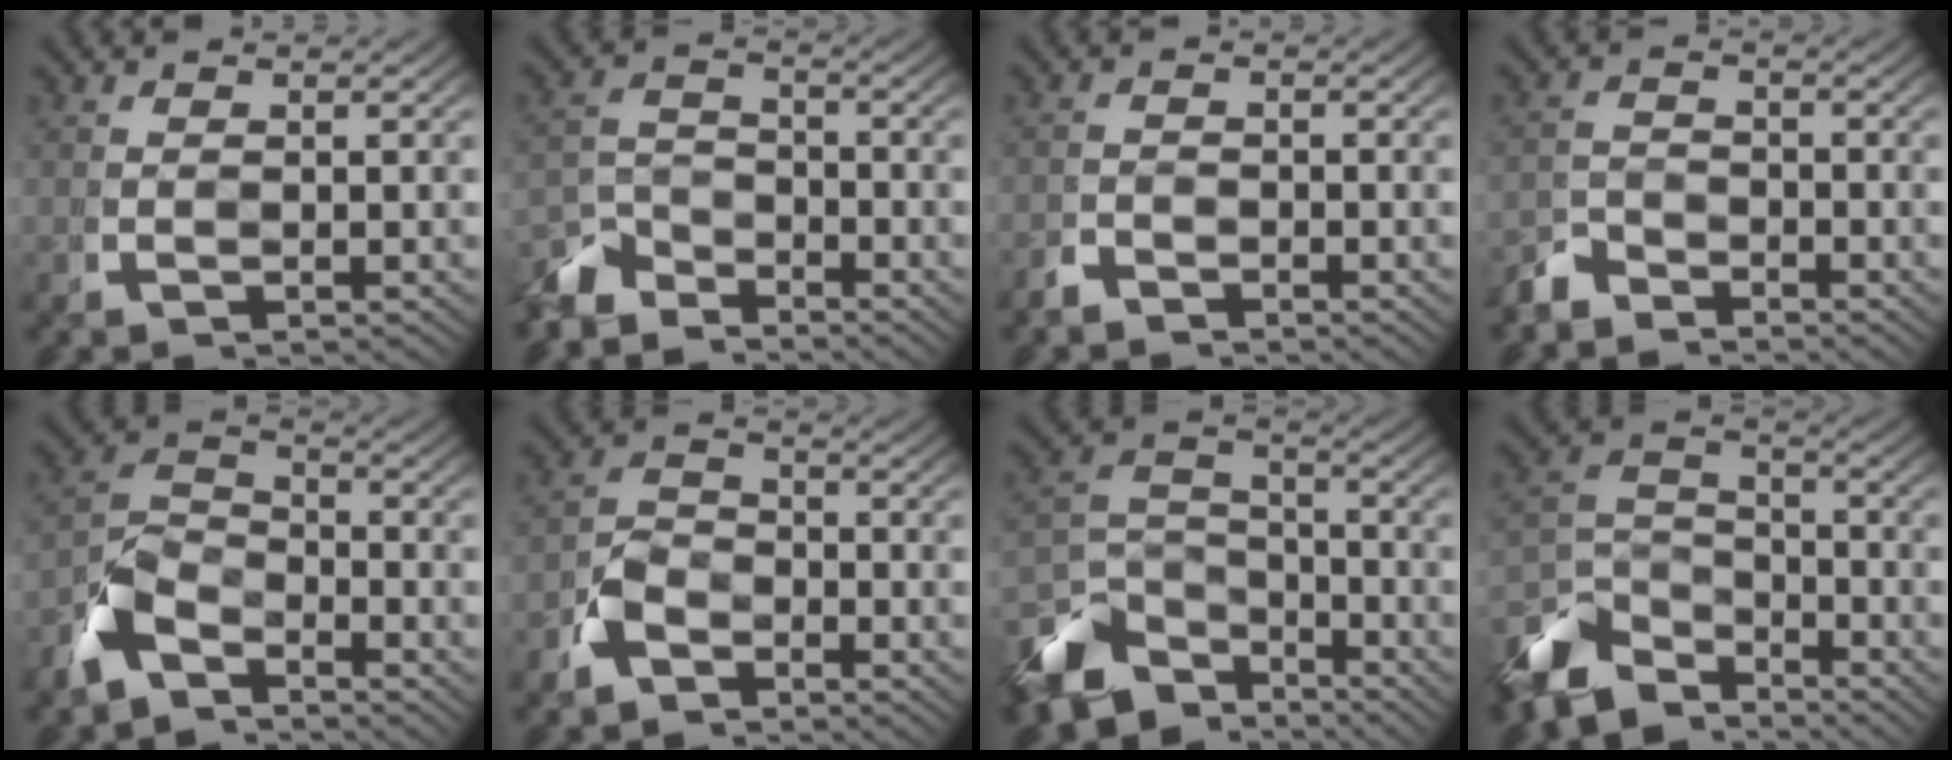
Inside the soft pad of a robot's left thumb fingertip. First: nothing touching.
{"total": 4.9, "force": [-3.8, 2.5, 1.7], "torque": [-0.013, -0.015, -0.068]}
{"total": 1.7, "force": [-1.6, 0.4, -0.1], "torque": [0.010, -0.009, -0.033]}
{"total": 2.9, "force": [-2.8, 0.9, 0.1], "torque": [0.007, -0.011, -0.054]}
{"total": 5.3, "force": [-2.4, 3.6, 3.0], "torque": [-0.057, -0.011, -0.046]}
{"total": 3.5, "force": [-2.0, 2.4, 1.5], "torque": [-0.027, -0.009, -0.036]}
{"total": 10.6, "force": [-4.9, 7.1, 6.1], "torque": [-0.108, -0.036, -0.076]}
{"total": 8.7, "force": [-4.6, 5.4, 5.0], "torque": [-0.086, -0.029, -0.075]}